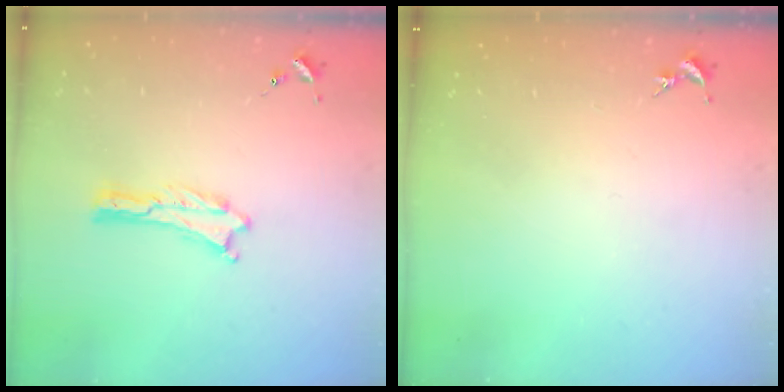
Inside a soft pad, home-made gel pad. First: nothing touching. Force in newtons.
{"total": 0.0}